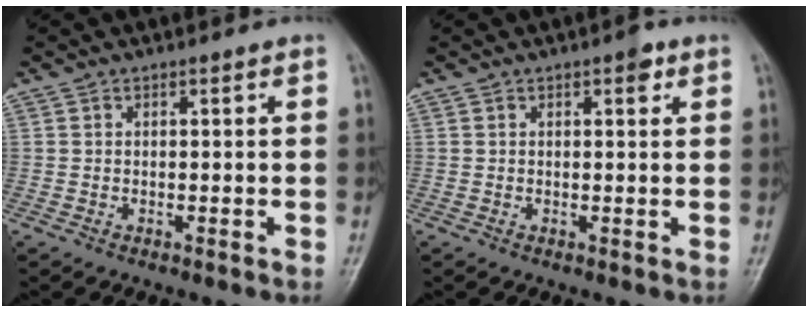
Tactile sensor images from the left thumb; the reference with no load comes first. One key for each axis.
{"total": 2.1, "fx": 1.1, "fy": 0.8, "fz": 1.5, "tx": -0.016, "ty": -0.001, "tz": 0.011}